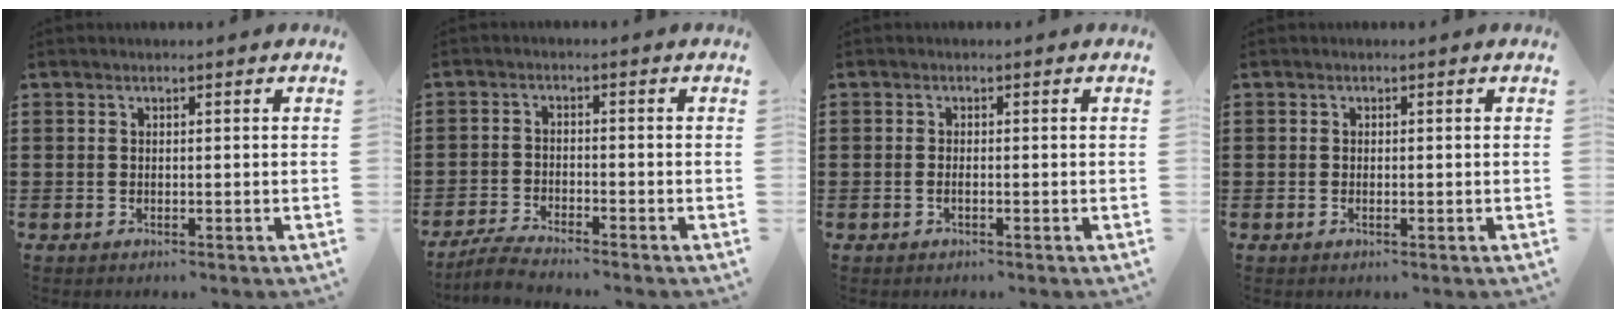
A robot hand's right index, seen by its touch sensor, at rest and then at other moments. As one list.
[{"total": 3.3, "force": [-3.2, 0.0, 0.6], "torque": [-0.020, 0.001, -0.068]}, {"total": 0.8, "force": [-0.4, 0.2, 0.7], "torque": [-0.014, -0.004, -0.006]}, {"total": 0.7, "force": [-0.2, 0.3, 0.6], "torque": [-0.013, -0.004, -0.002]}]